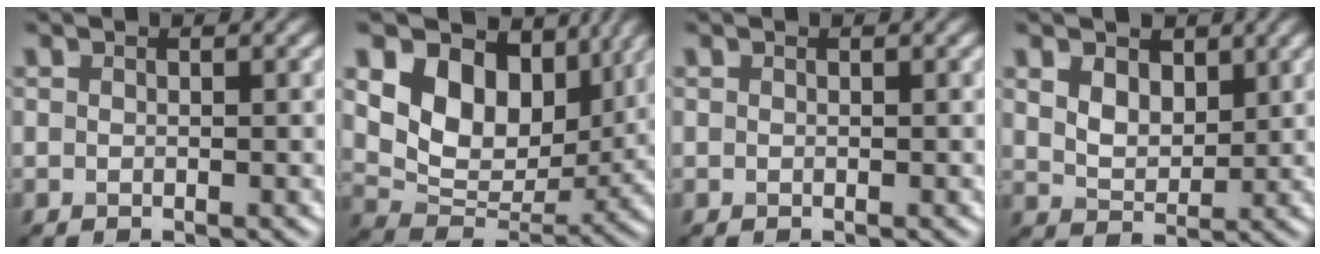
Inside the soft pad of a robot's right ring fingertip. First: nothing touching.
{"total": 10.6, "force": [4.1, 7.3, 6.6], "torque": [-0.126, -0.012, 0.077]}
{"total": 0.0}
{"total": 3.3, "force": [1.6, 2.1, 1.9], "torque": [-0.045, -0.004, 0.026]}